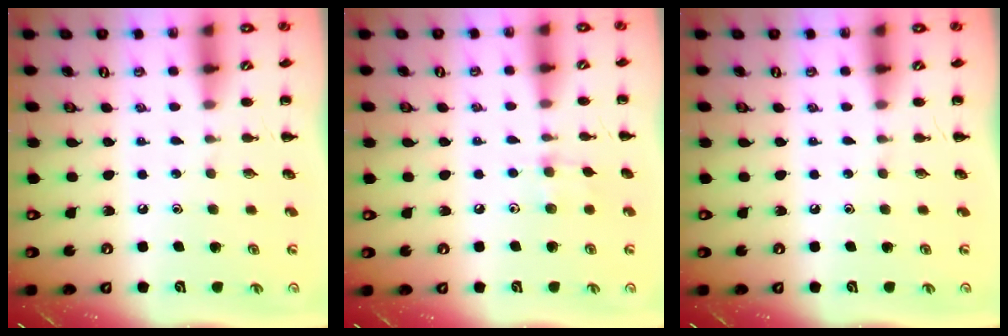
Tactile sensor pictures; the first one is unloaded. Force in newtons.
{"total": 3.7, "press": 3.5, "slide": 1.1}
{"total": 0.0}